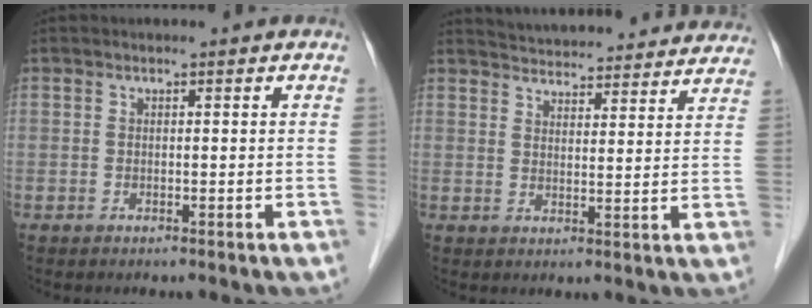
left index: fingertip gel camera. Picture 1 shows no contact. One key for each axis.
{"total": 22.7, "fx": 21.6, "fy": 4.0, "fz": 5.8, "tx": -0.088, "ty": -0.011, "tz": 0.268}